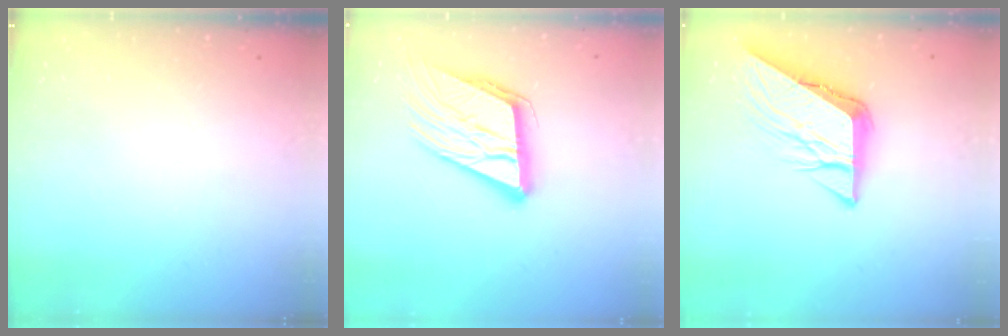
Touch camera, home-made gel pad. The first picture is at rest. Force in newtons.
{"total": 16.2, "press": 15.9, "slide": 2.9}
{"total": 9.0, "press": 8.9, "slide": 1.0}